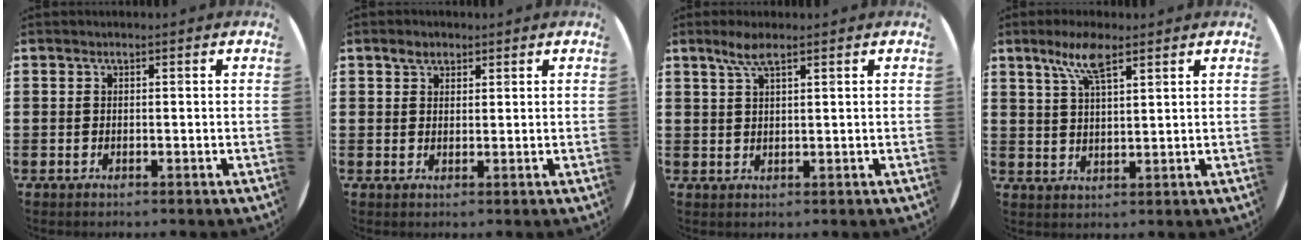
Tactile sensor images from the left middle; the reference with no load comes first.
{"total": 1.9, "force": [1.4, 1.2, 0.6], "torque": [-0.004, 0.003, 0.025]}
{"total": 3.2, "force": [2.2, 0.6, 2.3], "torque": [-0.048, 0.007, 0.037]}
{"total": 6.2, "force": [4.1, 1.6, 4.4], "torque": [-0.088, 0.006, 0.070]}